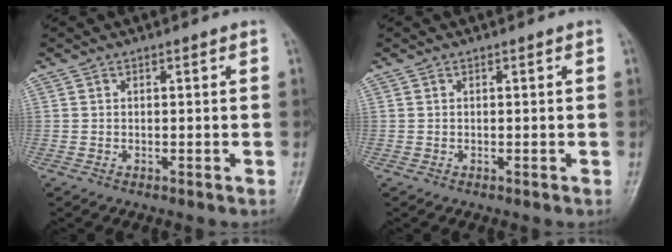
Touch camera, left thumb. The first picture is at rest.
{"total": 0.0}